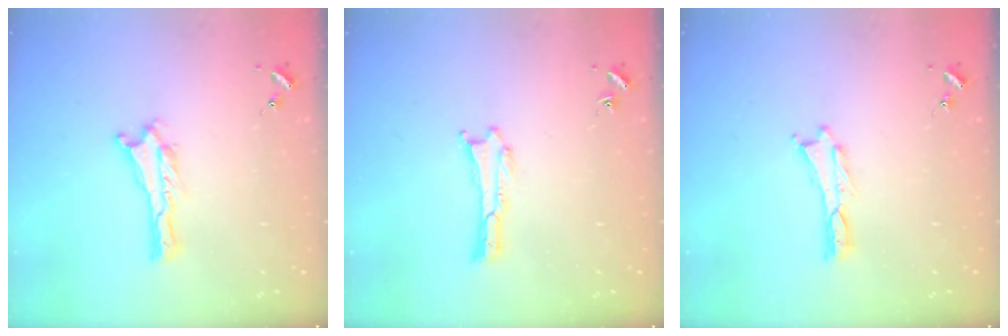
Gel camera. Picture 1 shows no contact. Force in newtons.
{"total": 0.0}
{"total": 0.0}